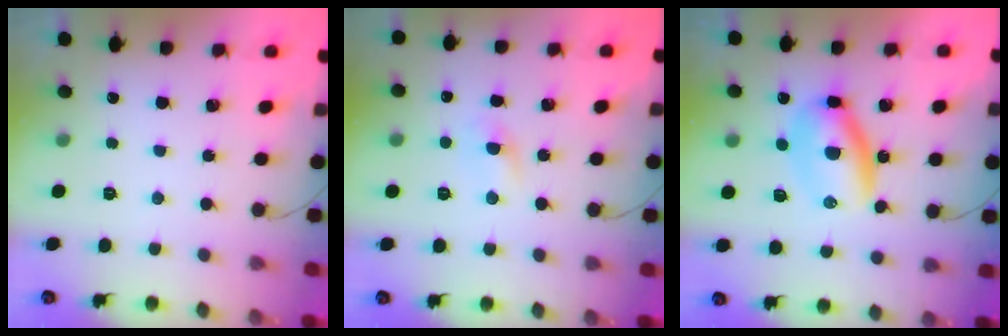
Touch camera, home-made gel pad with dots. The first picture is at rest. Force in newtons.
{"total": 2.0, "press": 1.8, "slide": 1.0}
{"total": 6.7, "press": 6.6, "slide": 1.2}